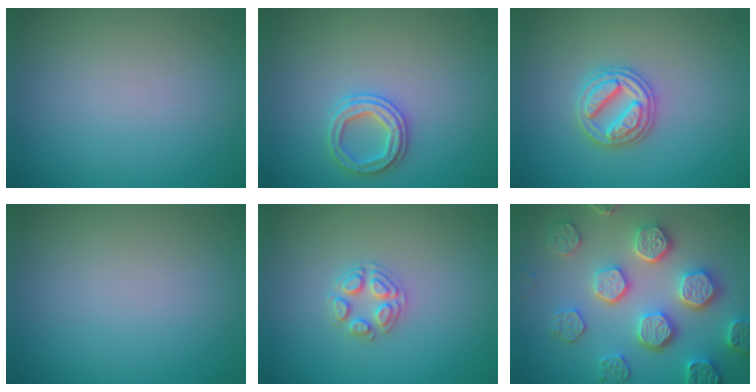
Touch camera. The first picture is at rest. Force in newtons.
{"total": 2.4, "press": 2.4, "slide": 0.2}
{"total": 3.2, "press": 3.2, "slide": 0.6}
{"total": 0.0}
{"total": 2.5, "press": 2.5, "slide": 0.3}
{"total": 6.6, "press": 5.8, "slide": 3.1}